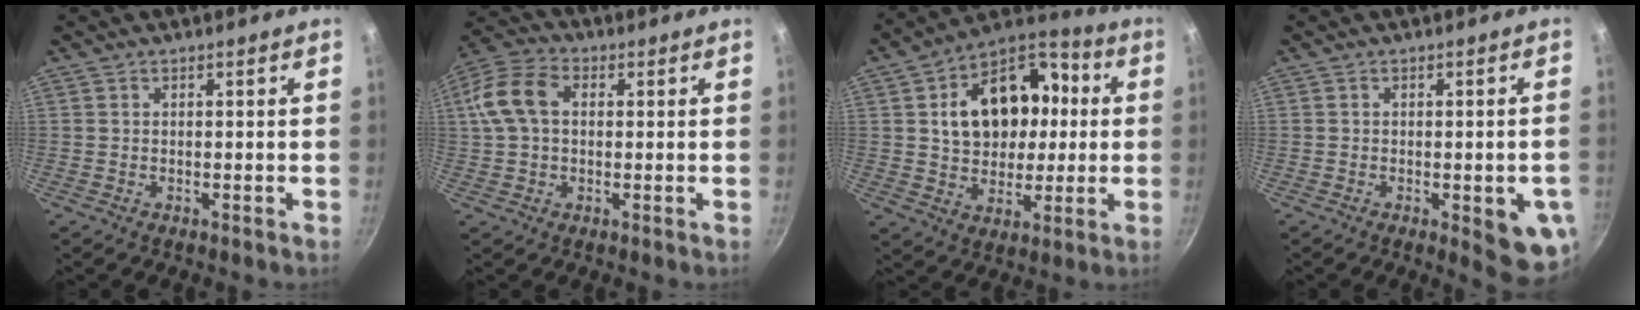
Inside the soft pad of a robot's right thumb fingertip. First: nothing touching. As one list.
[{"total": 10.1, "force": [1.7, 6.9, 7.2], "torque": [-0.150, 0.029, 0.026]}, {"total": 18.9, "force": [3.0, 13.0, 13.3], "torque": [-0.160, 0.024, 0.047]}, {"total": 9.5, "force": [-2.9, 3.3, 8.5], "torque": [-0.082, 0.002, -0.025]}]